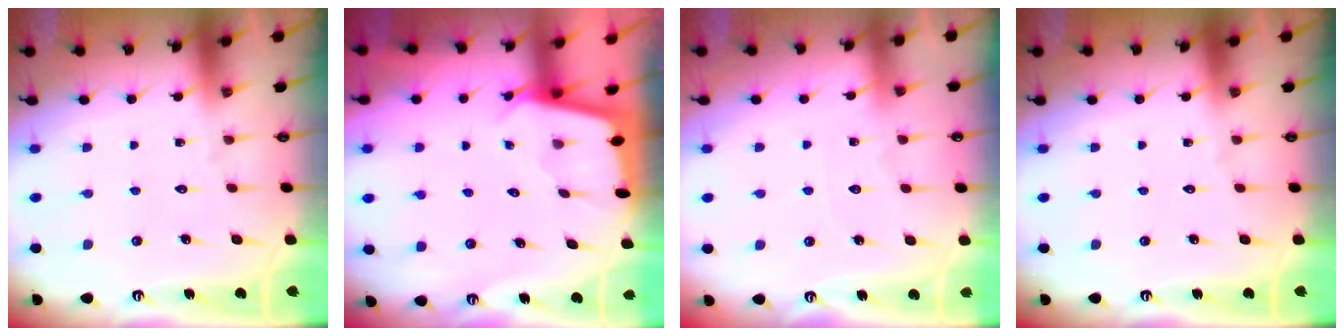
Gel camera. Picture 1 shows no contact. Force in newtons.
{"total": 1.8, "press": 1.8, "slide": 0.2}
{"total": 4.3, "press": 4.2, "slide": 0.5}
{"total": 0.0}